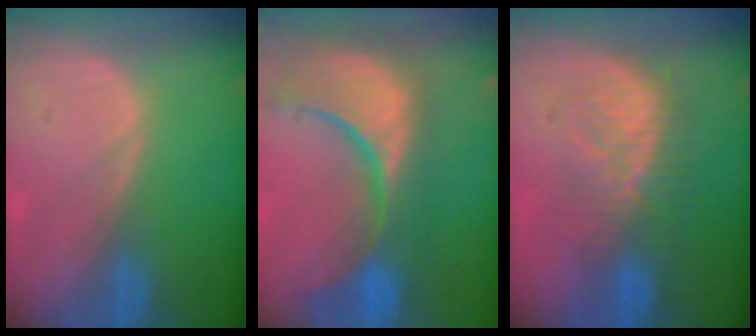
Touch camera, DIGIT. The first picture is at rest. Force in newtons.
{"total": 15.3, "press": 12.2, "slide": 9.3}
{"total": 7.9, "press": 7.8, "slide": 1.6}